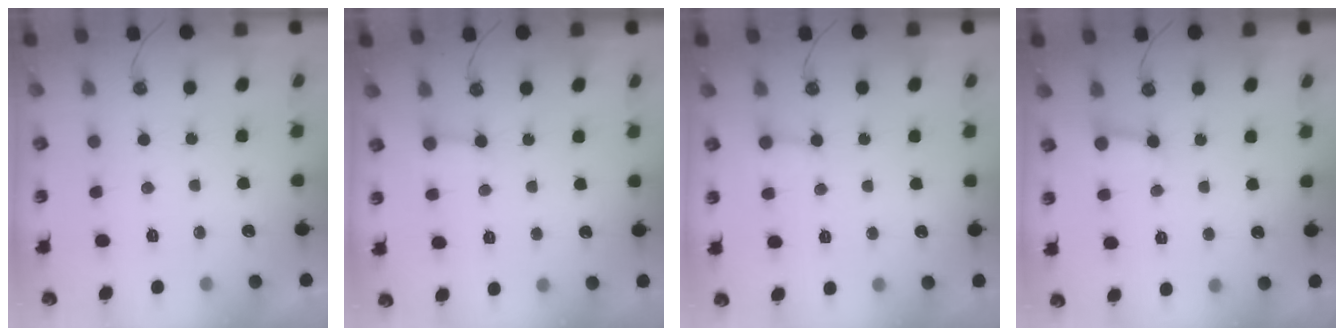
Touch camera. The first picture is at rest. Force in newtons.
{"total": 2.4, "press": 2.4, "slide": 0.4}
{"total": 3.7, "press": 3.7, "slide": 0.3}
{"total": 2.7, "press": 2.7, "slide": 0.2}